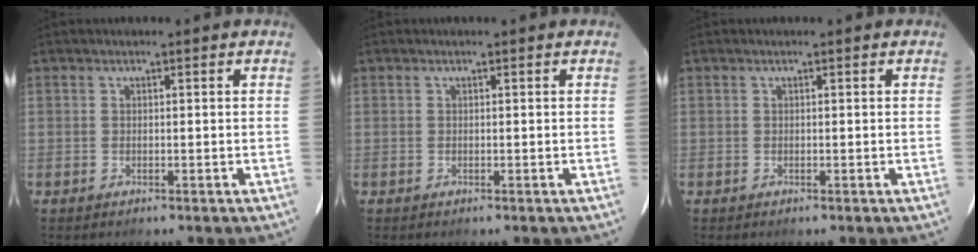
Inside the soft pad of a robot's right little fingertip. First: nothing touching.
{"total": 0.0}
{"total": 0.0}